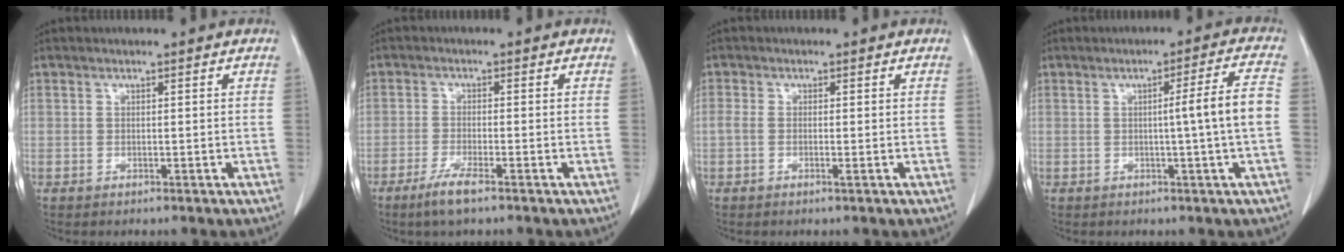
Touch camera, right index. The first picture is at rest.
{"total": 4.1, "force": [-2.7, 0.2, 3.0], "torque": [-0.066, -0.010, -0.053]}
{"total": 1.7, "force": [-0.5, 0.5, 1.5], "torque": [-0.033, -0.001, -0.008]}
{"total": 6.2, "force": [-0.5, -1.3, 6.1], "torque": [-0.086, 0.004, -0.006]}